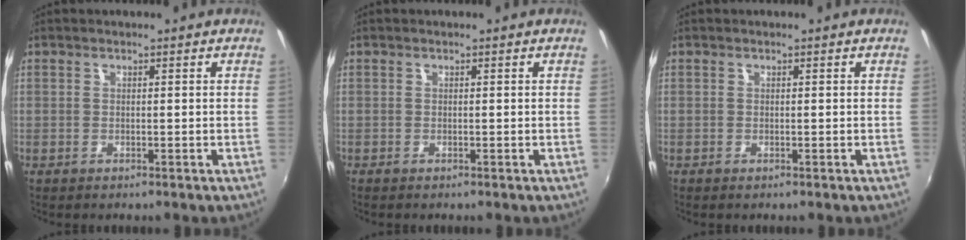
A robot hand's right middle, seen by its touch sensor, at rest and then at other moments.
{"total": 0.0}
{"total": 0.0}